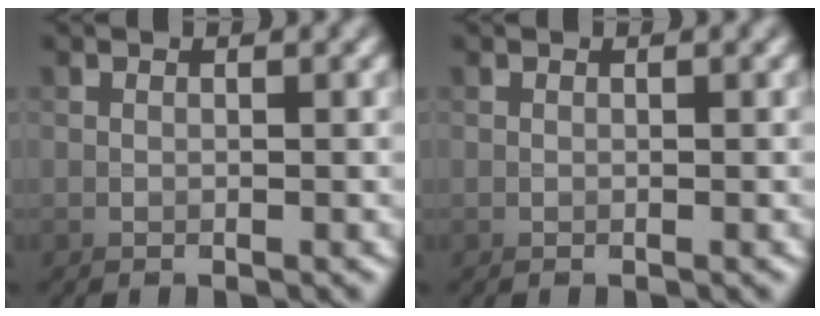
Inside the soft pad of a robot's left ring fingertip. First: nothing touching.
{"total": 0.0}